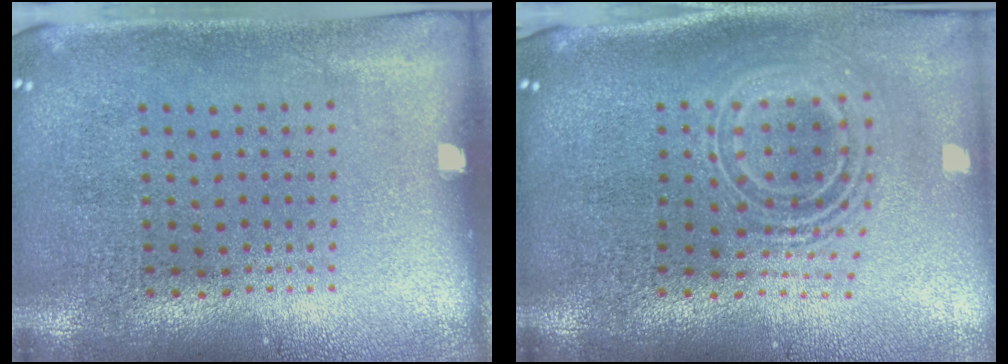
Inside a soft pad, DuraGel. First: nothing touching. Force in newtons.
{"total": 2.3, "press": 1.7, "slide": 1.6}